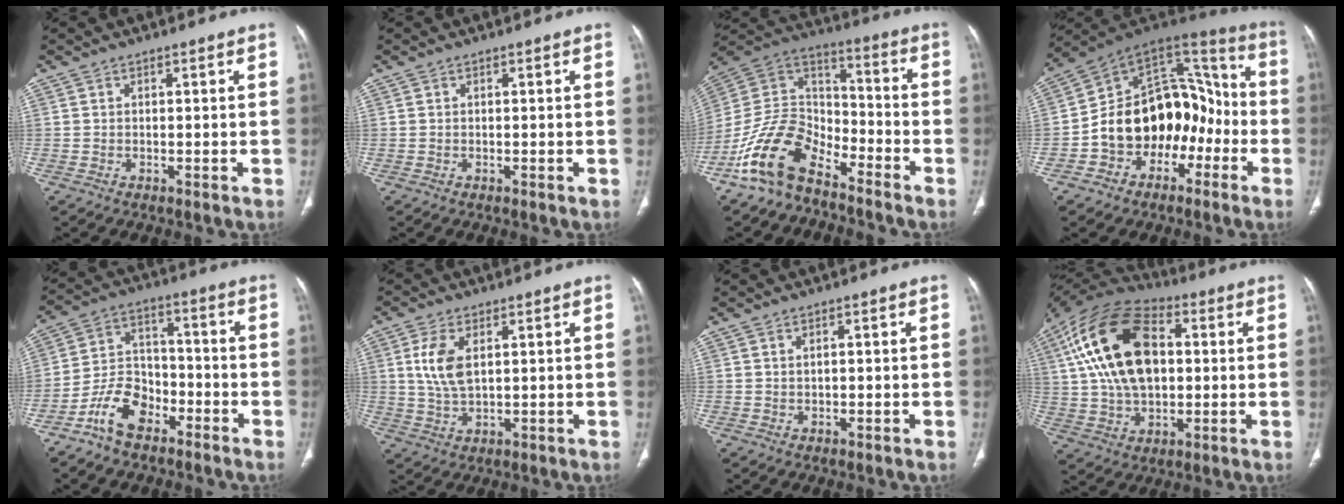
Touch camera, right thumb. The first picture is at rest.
{"total": 0.0}
{"total": 15.3, "force": [-10.5, 8.1, 7.6], "torque": [-0.133, 0.087, -0.206]}
{"total": 19.5, "force": [-5.4, 14.1, 12.2], "torque": [-0.132, 0.090, -0.085]}
{"total": 10.0, "force": [-6.3, 6.0, 4.9], "torque": [-0.083, 0.052, -0.125]}
{"total": 7.3, "force": [2.0, 3.7, 5.9], "torque": [-0.124, -0.007, 0.047]}
{"total": 0.9, "force": [0.2, 0.5, 0.7], "torque": [-0.015, 0.001, 0.008]}
{"total": 22.0, "force": [4.0, 13.2, 17.2], "torque": [-0.312, 0.013, 0.065]}